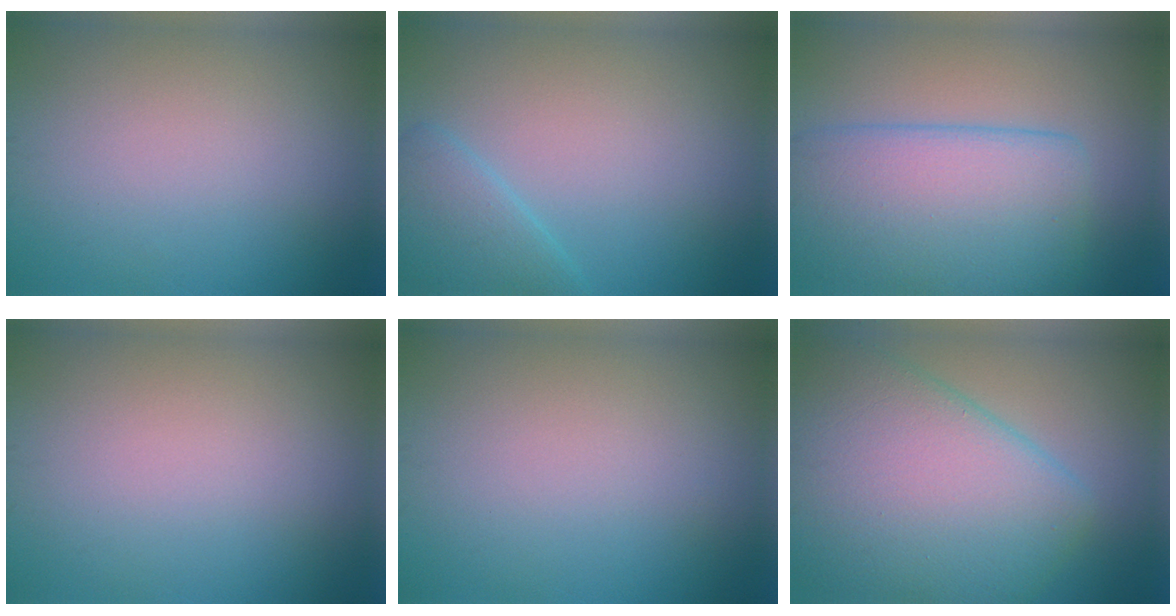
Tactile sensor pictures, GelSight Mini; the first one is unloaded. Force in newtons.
{"total": 3.0, "press": 3.0, "slide": 0.2}
{"total": 9.1, "press": 9.1, "slide": 0.5}
{"total": 0.0}
{"total": 0.0}
{"total": 11.3, "press": 11.3, "slide": 0.3}